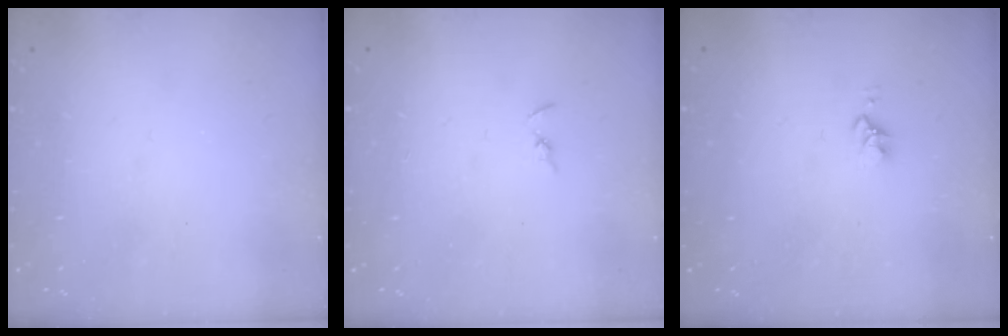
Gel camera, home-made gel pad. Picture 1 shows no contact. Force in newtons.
{"total": 2.4, "press": 2.3, "slide": 0.2}
{"total": 2.8, "press": 2.8, "slide": 0.4}